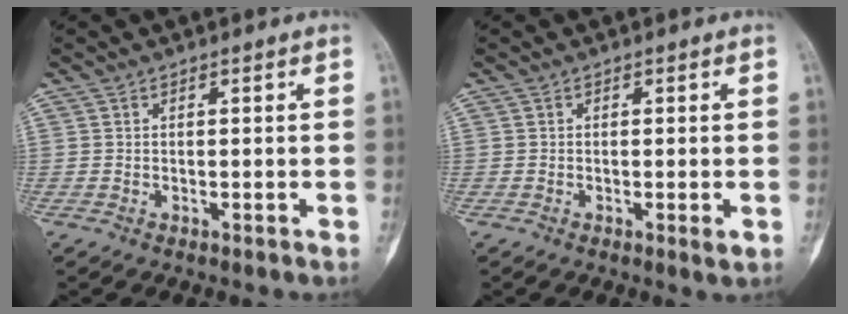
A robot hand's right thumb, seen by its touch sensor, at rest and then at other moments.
{"total": 1.2, "force": [-0.2, 0.4, 1.2], "torque": [-0.010, -0.004, -0.006]}